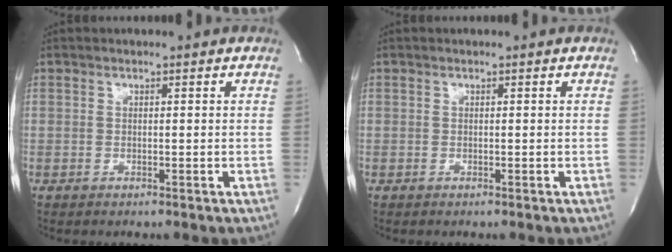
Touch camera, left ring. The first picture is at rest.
{"total": 0.0}